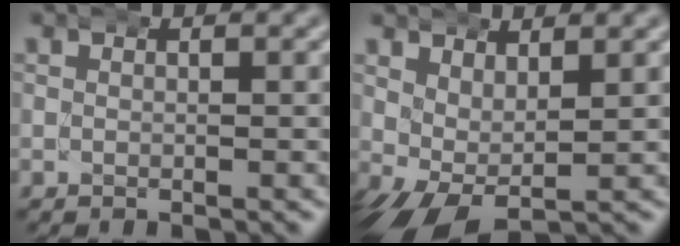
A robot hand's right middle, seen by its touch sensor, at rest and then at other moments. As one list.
[{"total": 4.4, "force": [-1.3, 3.2, 2.7], "torque": [-0.071, -0.028, -0.013]}]